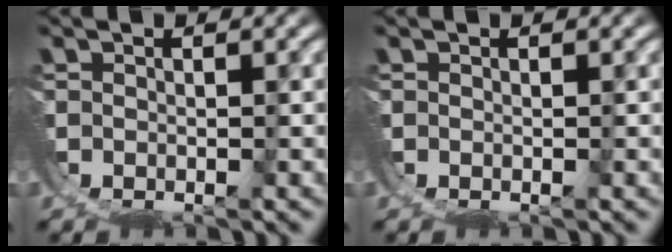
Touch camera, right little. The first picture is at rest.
{"total": 0.0}